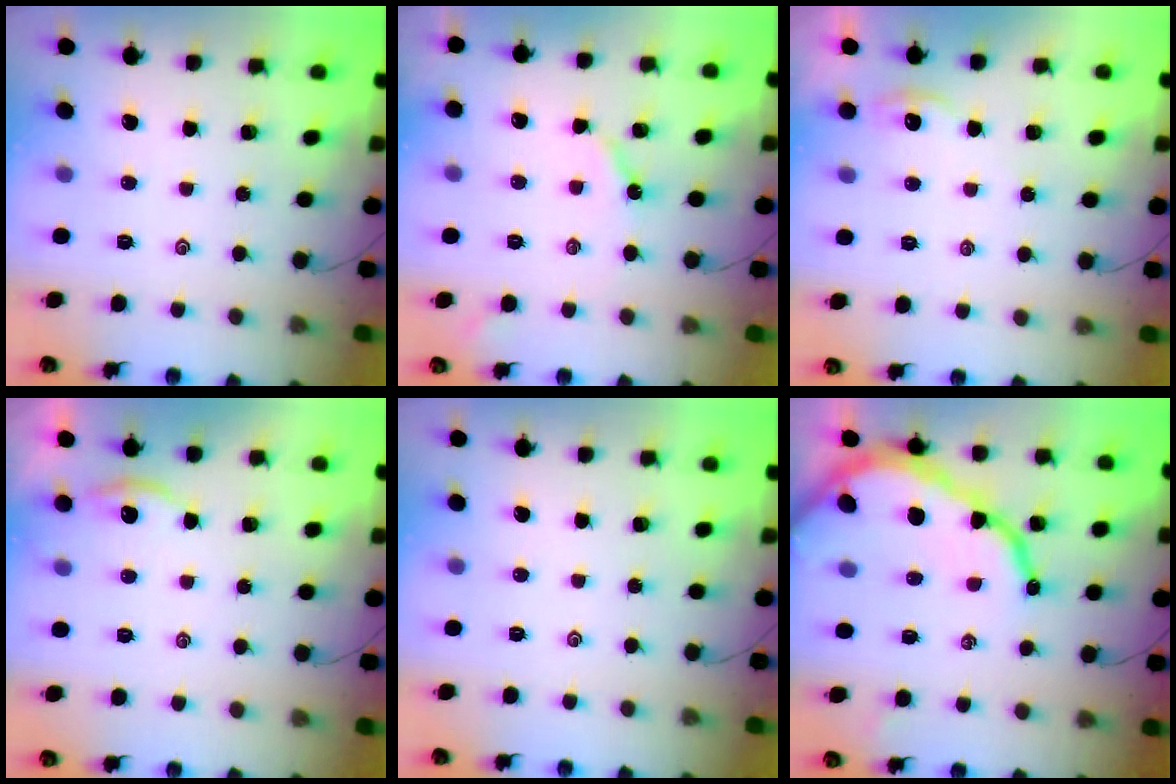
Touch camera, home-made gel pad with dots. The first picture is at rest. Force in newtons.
{"total": 4.0, "press": 4.0, "slide": 0.3}
{"total": 2.5, "press": 2.5, "slide": 0.3}
{"total": 1.9, "press": 1.9, "slide": 0.3}
{"total": 0.0}
{"total": 15.2, "press": 15.2, "slide": 1.6}